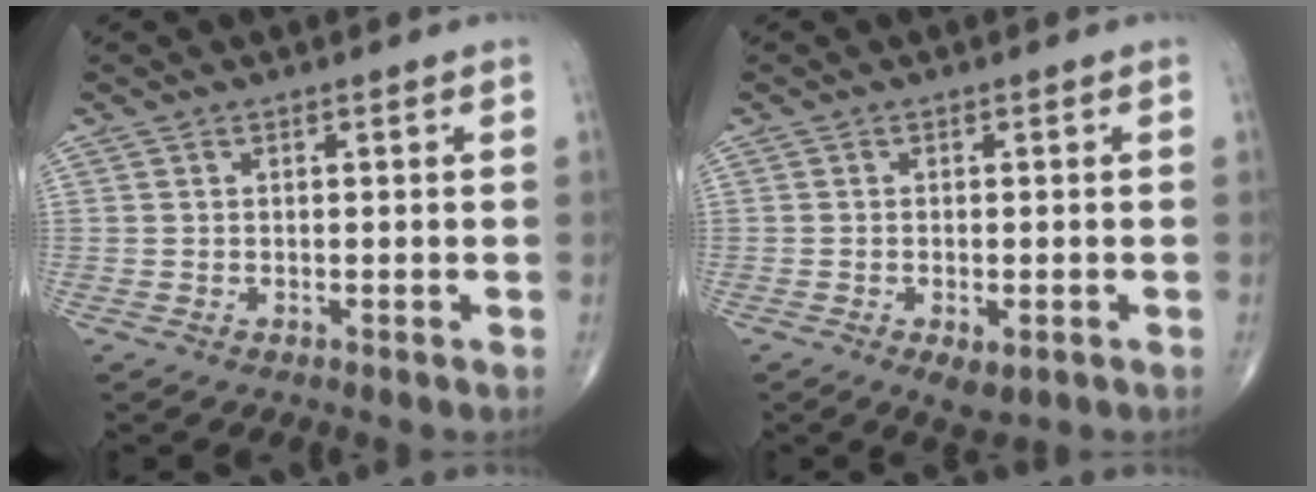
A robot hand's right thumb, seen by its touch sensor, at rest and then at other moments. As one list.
[{"total": 3.7, "force": [-1.5, 1.5, 3.0], "torque": [-0.048, -0.005, -0.018]}]